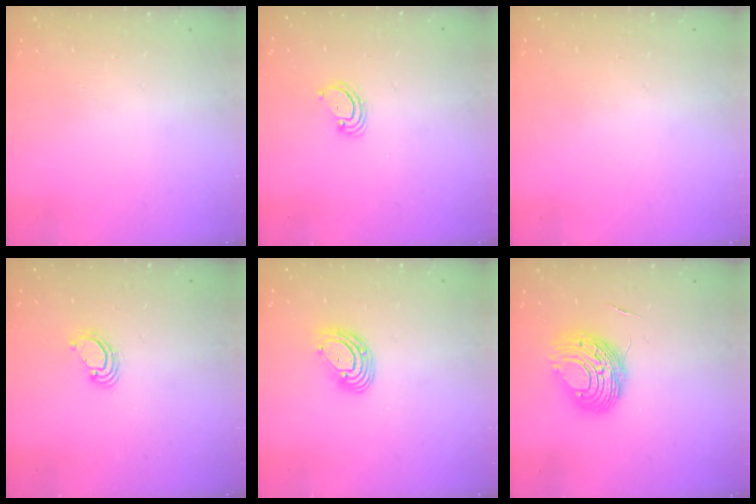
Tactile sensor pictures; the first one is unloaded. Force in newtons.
{"total": 2.8, "press": 2.8, "slide": 0.3}
{"total": 0.0}
{"total": 3.8, "press": 3.8, "slide": 0.1}
{"total": 9.6, "press": 9.4, "slide": 1.9}
{"total": 9.7, "press": 9.6, "slide": 1.3}